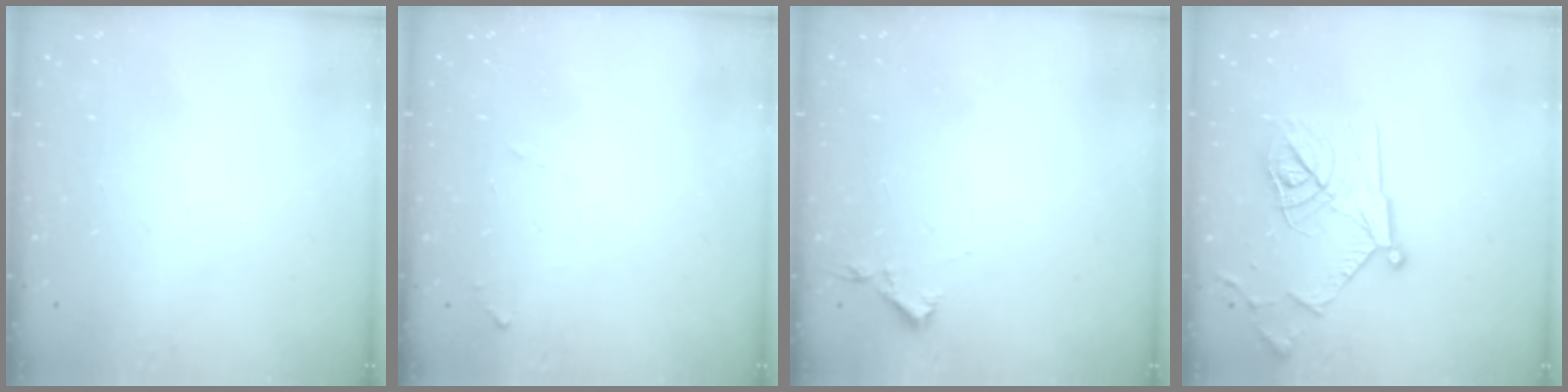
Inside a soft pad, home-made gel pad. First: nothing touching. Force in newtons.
{"total": 5.4, "press": 5.4, "slide": 0.4}
{"total": 2.9, "press": 2.9, "slide": 0.5}
{"total": 18.1, "press": 18.1, "slide": 1.0}